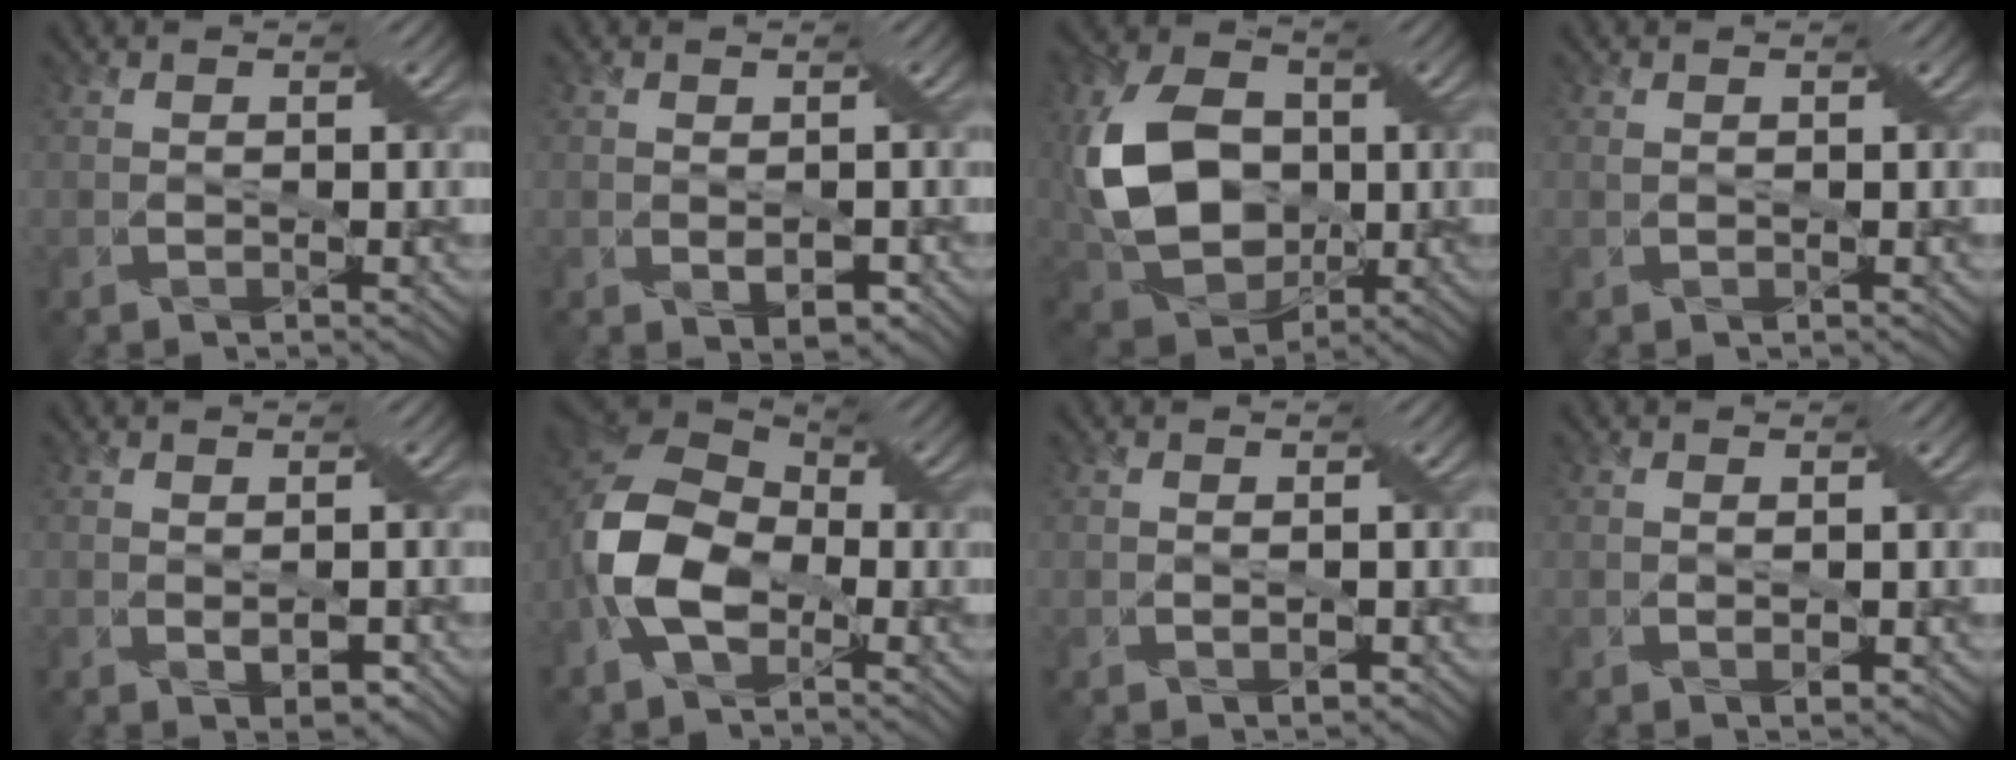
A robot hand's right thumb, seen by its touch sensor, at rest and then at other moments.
{"total": 2.6, "force": [-0.3, 1.6, 2.0], "torque": [-0.038, -0.012, 0.005]}
{"total": 13.0, "force": [-0.1, 9.3, 9.1], "torque": [-0.227, 0.000, -0.001]}
{"total": 0.0}
{"total": 2.3, "force": [-0.3, 1.1, 1.9], "torque": [-0.038, -0.013, 0.003]}
{"total": 10.9, "force": [-3.2, 6.8, 7.9], "torque": [-0.209, -0.010, -0.068]}
{"total": 1.1, "force": [-0.5, 0.5, 0.8], "torque": [-0.011, -0.006, -0.005]}
{"total": 1.4, "force": [-0.2, 0.4, 1.3], "torque": [-0.023, -0.007, 0.002]}